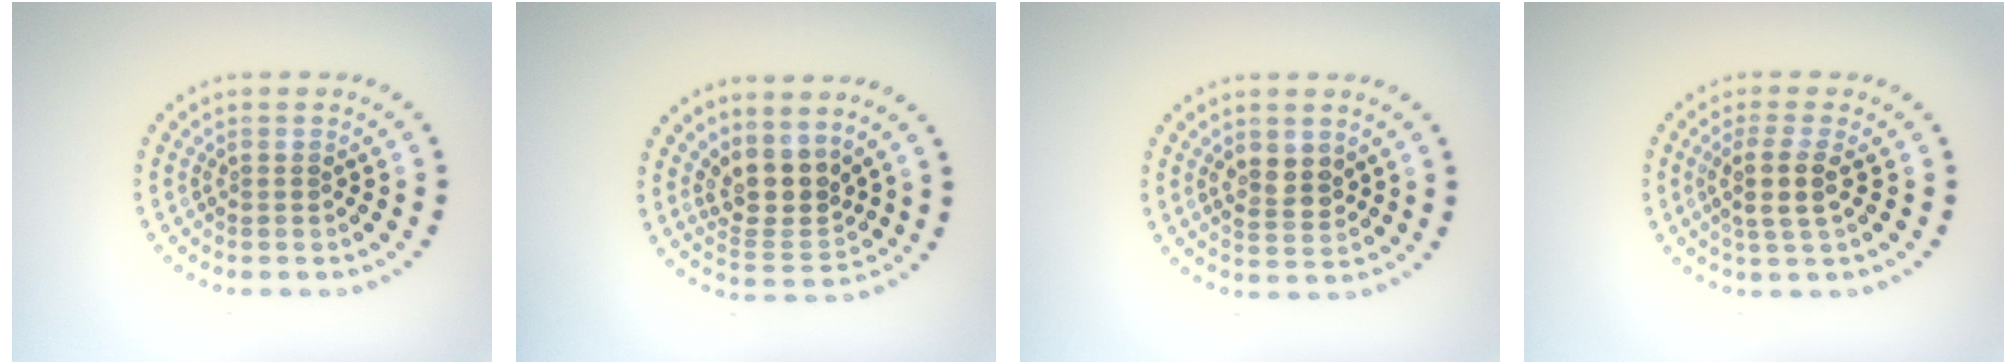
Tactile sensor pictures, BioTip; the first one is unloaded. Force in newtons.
{"total": 3.8, "press": 3.1, "slide": 2.2}
{"total": 2.6, "press": 2.5, "slide": 0.4}
{"total": 2.8, "press": 2.4, "slide": 1.5}